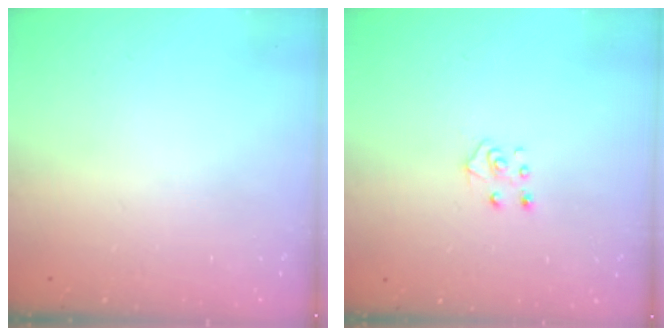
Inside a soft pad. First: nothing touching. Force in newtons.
{"total": 4.8, "press": 4.8, "slide": 0.4}